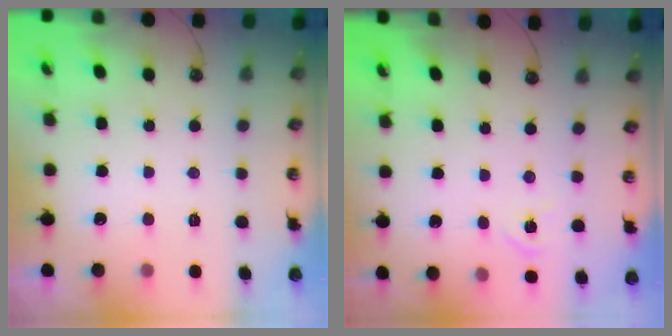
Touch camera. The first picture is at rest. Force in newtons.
{"total": 3.7, "press": 3.6, "slide": 0.5}